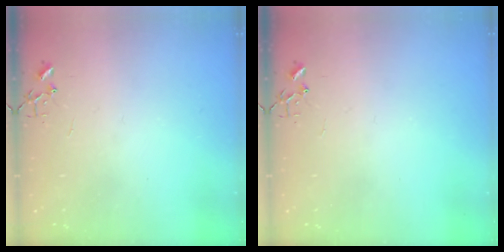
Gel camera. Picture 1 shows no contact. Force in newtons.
{"total": 0.0}